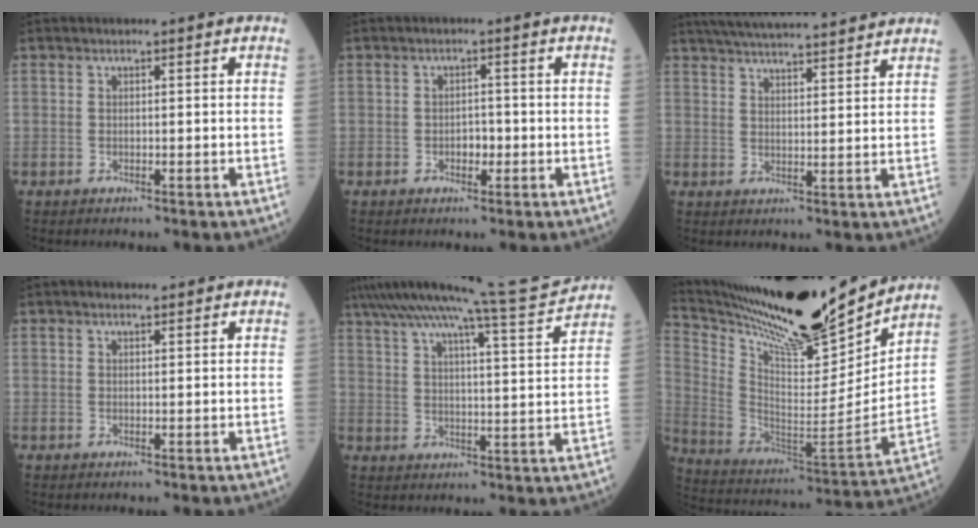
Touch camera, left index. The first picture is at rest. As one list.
[{"total": 1.9, "force": [-0.6, 1.1, 1.4], "torque": [-0.019, 0.003, -0.009]}, {"total": 17.7, "force": [16.1, 1.6, 7.2], "torque": [-0.123, 0.033, 0.230]}, {"total": 1.7, "force": [1.4, 0.4, 0.8], "torque": [-0.020, 0.011, 0.022]}, {"total": 16.9, "force": [15.3, -1.8, 6.9], "torque": [-0.122, -0.029, 0.218]}, {"total": 24.0, "force": [21.4, 2.3, 10.6], "torque": [-0.198, -0.046, 0.347]}]